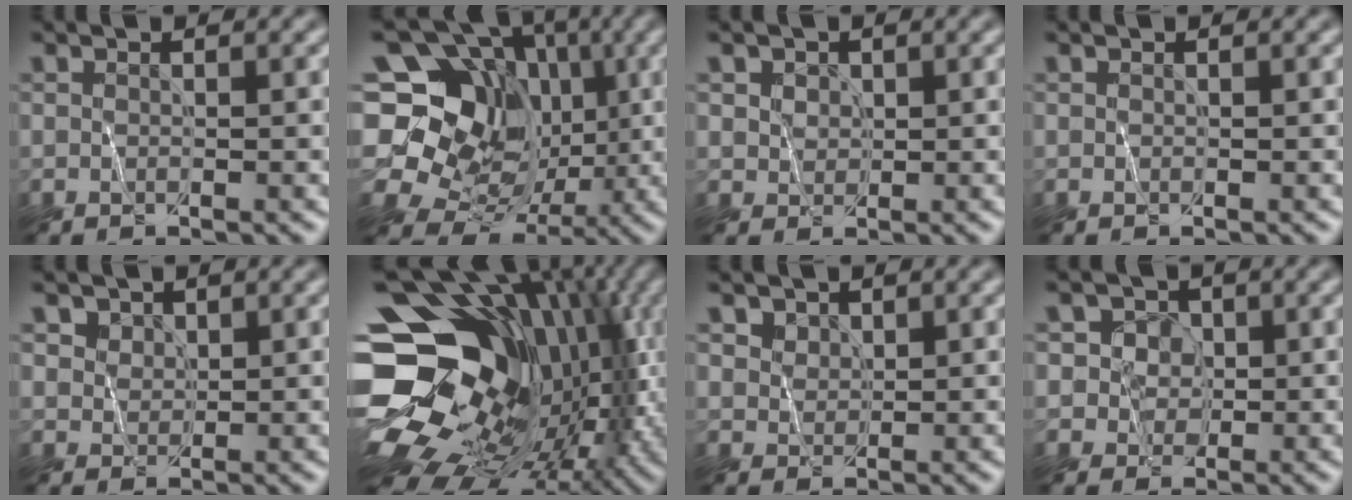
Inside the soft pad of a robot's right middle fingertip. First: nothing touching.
{"total": 17.9, "force": [2.6, 15.7, 8.1], "torque": [-0.182, 0.043, 0.036]}
{"total": 2.8, "force": [1.8, 1.9, 0.8], "torque": [-0.017, 0.010, 0.030]}
{"total": 0.0}
{"total": 3.6, "force": [2.5, 2.3, 1.0], "torque": [-0.035, 0.000, 0.046]}
{"total": 19.4, "force": [-0.6, 14.6, 12.8], "torque": [-0.218, 0.011, -0.001]}
{"total": 3.1, "force": [2.4, 1.9, 0.8], "torque": [-0.033, -0.004, 0.051]}
{"total": 4.1, "force": [1.6, 3.6, 1.2], "torque": [0.007, 0.034, 0.007]}